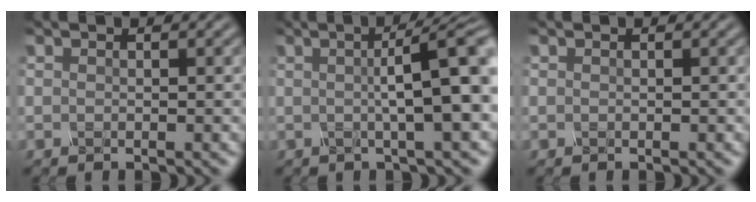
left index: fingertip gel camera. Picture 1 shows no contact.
{"total": 8.5, "force": [0.9, 1.9, 8.3], "torque": [-0.087, 0.017, 0.008]}
{"total": 0.0}